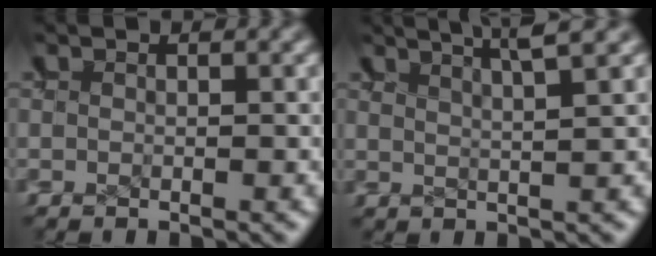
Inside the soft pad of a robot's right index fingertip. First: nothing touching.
{"total": 5.0, "force": [4.4, 0.3, 2.4], "torque": [-0.017, 0.015, 0.068]}